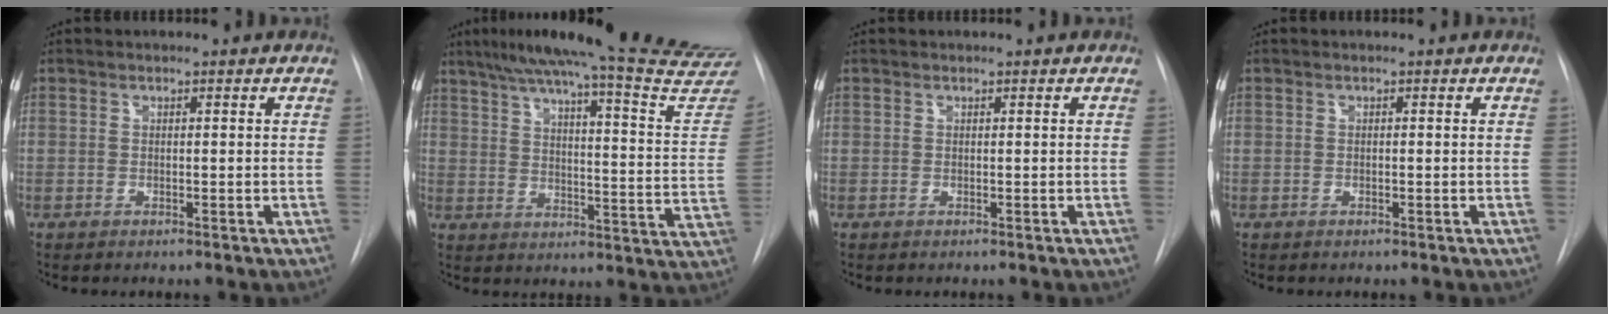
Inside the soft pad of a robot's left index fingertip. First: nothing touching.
{"total": 28.5, "force": [25.6, 0.8, 12.4], "torque": [-0.182, -0.090, 0.314]}
{"total": 0.0}
{"total": 0.0}